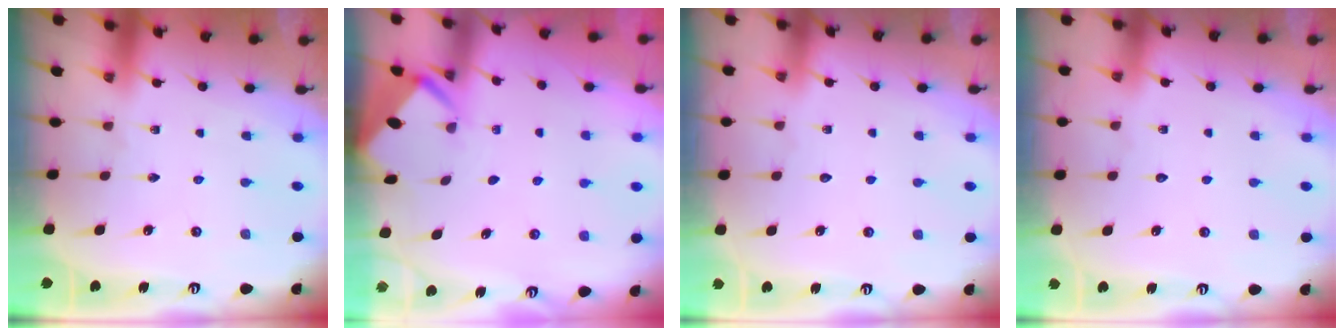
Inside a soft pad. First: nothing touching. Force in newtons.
{"total": 2.5, "press": 2.5, "slide": 0.1}
{"total": 0.8, "press": 0.8, "slide": 0.1}
{"total": 0.8, "press": 0.8, "slide": 0.1}